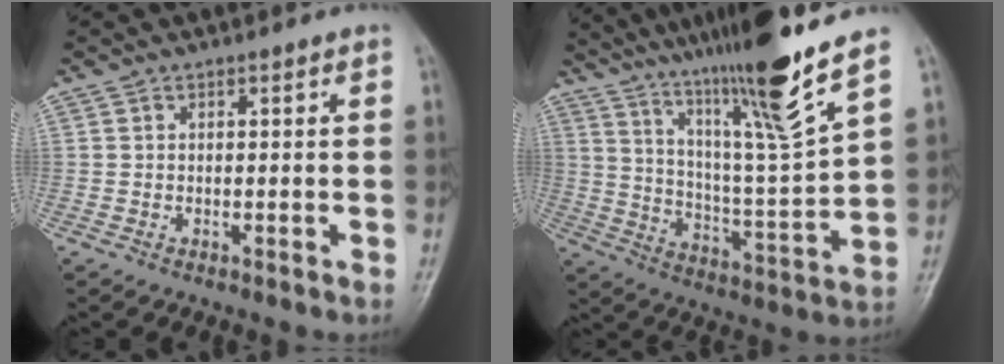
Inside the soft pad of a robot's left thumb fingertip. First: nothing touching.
{"total": 20.0, "force": [14.4, -0.3, 13.9], "torque": [-0.216, -0.077, 0.247]}